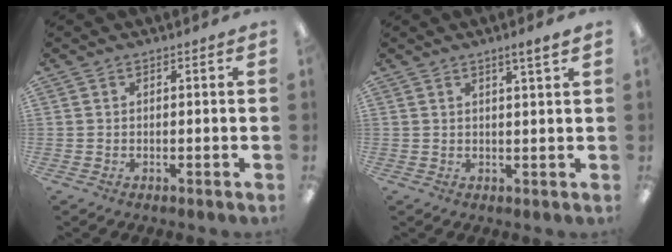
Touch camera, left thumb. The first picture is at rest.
{"total": 2.5, "force": [1.9, -0.1, 1.6], "torque": [-0.035, -0.002, 0.032]}